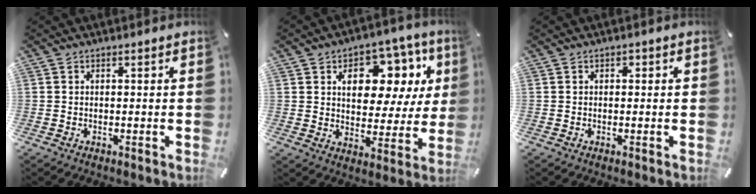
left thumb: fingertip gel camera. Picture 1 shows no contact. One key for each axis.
{"total": 13.4, "fx": 5.7, "fy": 8.9, "fz": 8.3, "tx": -0.113, "ty": -0.033, "tz": 0.094}
{"total": 0.6, "fx": 0.0, "fy": 0.6, "fz": 0.2, "tx": -0.004, "ty": 0.005, "tz": -0.001}